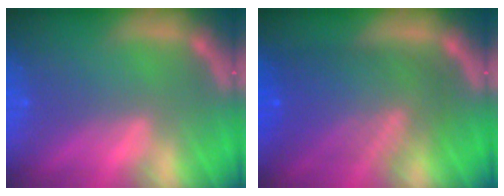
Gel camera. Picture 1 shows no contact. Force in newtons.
{"total": 9.0}